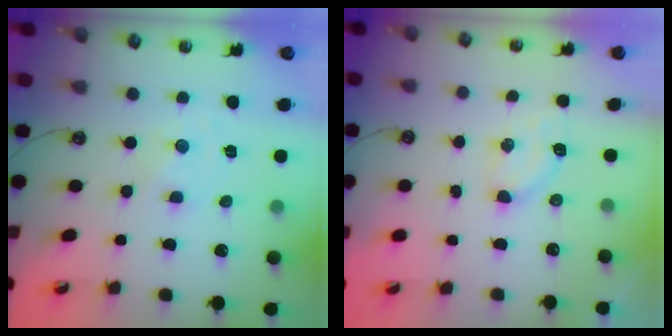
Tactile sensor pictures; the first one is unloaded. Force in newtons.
{"total": 5.1, "press": 5.1, "slide": 0.6}